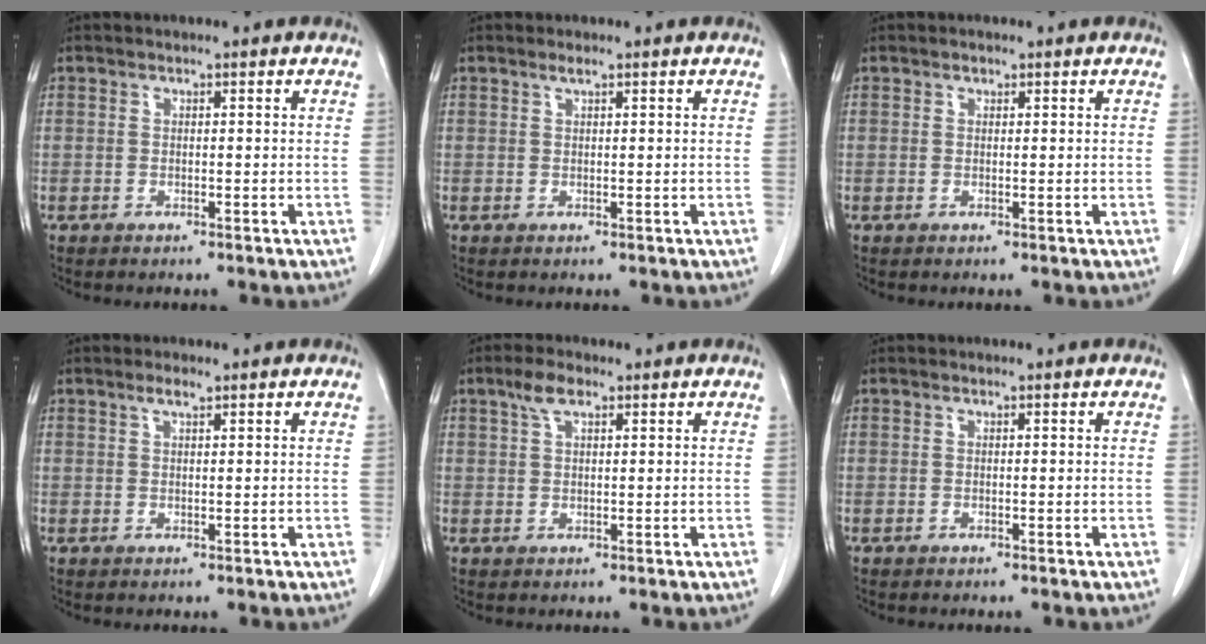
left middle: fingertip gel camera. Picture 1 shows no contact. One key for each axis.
{"total": 0.8, "fx": 0.6, "fy": 0.0, "fz": 0.5, "tx": -0.014, "ty": 0.000, "tz": 0.013}
{"total": 0.5, "fx": 0.4, "fy": 0.3, "fz": 0.2, "tx": -0.004, "ty": -0.002, "tz": 0.004}
{"total": 1.4, "fx": 1.0, "fy": 0.2, "fz": 1.0, "tx": -0.023, "ty": 0.002, "tz": 0.020}
{"total": 3.2, "fx": 2.0, "fy": 1.2, "fz": 2.3, "tx": -0.051, "ty": 0.009, "tz": 0.040}
{"total": 0.0}